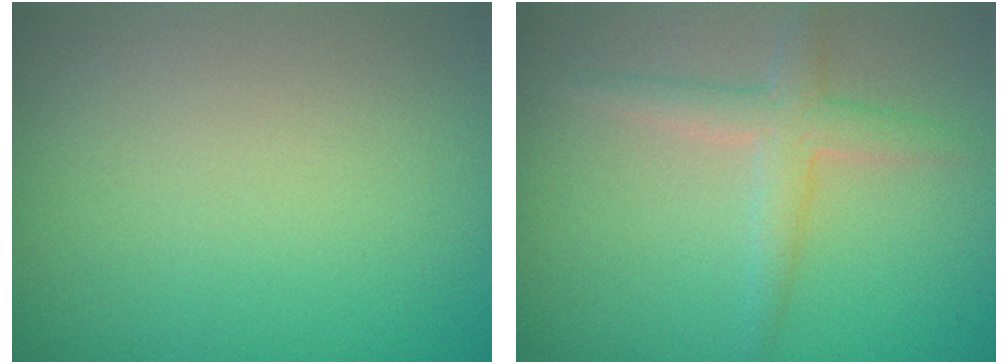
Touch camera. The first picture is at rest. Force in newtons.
{"total": 2.6, "press": 2.6, "slide": 0.1}